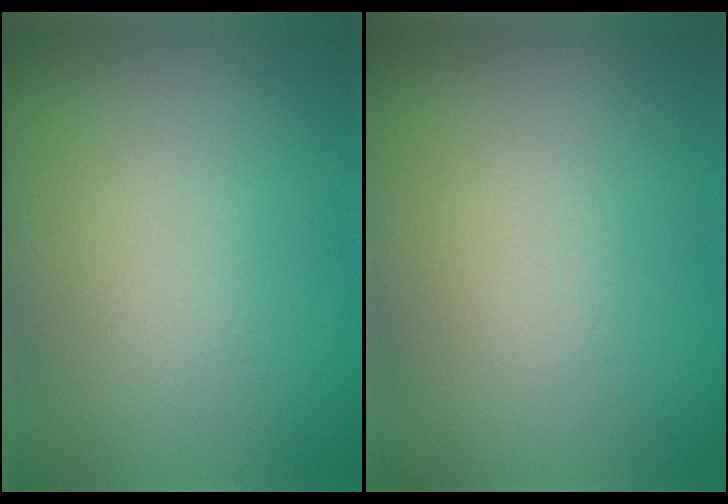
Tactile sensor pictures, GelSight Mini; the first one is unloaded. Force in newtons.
{"total": 0.0}